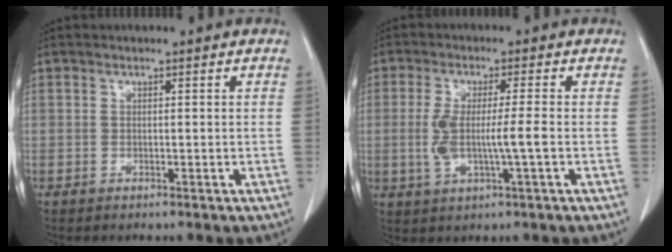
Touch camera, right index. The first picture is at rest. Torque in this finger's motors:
{"motor_torque": [0.30, -0.03, 0.31, 0.14]}